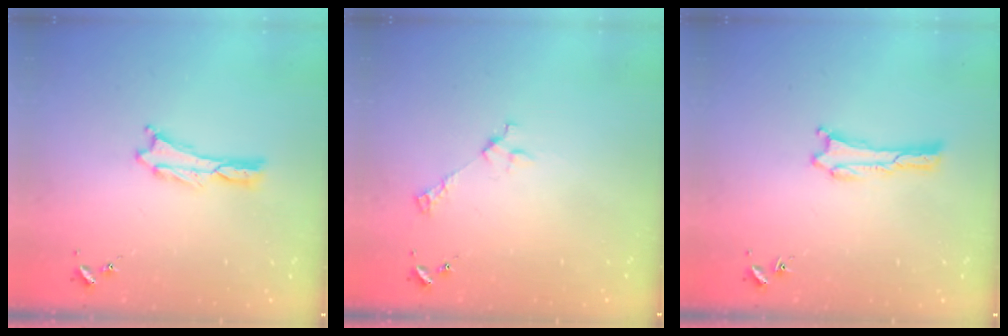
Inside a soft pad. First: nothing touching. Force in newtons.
{"total": 2.9, "press": 2.9, "slide": 0.2}
{"total": 0.0}